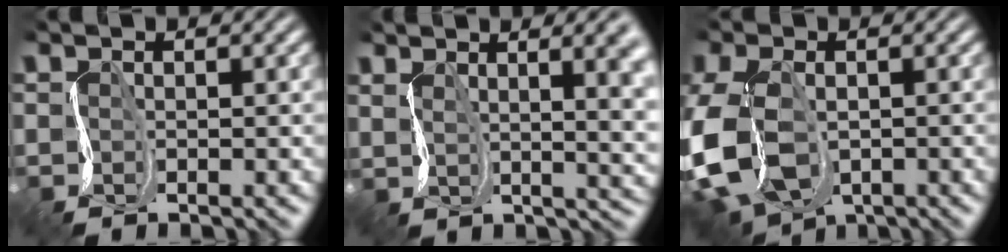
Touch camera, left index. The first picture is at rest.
{"total": 11.5, "force": [4.2, 5.6, 9.2], "torque": [-0.133, 0.046, 0.058]}
{"total": 10.1, "force": [-4.4, 6.2, 6.6], "torque": [-0.182, -0.039, -0.068]}